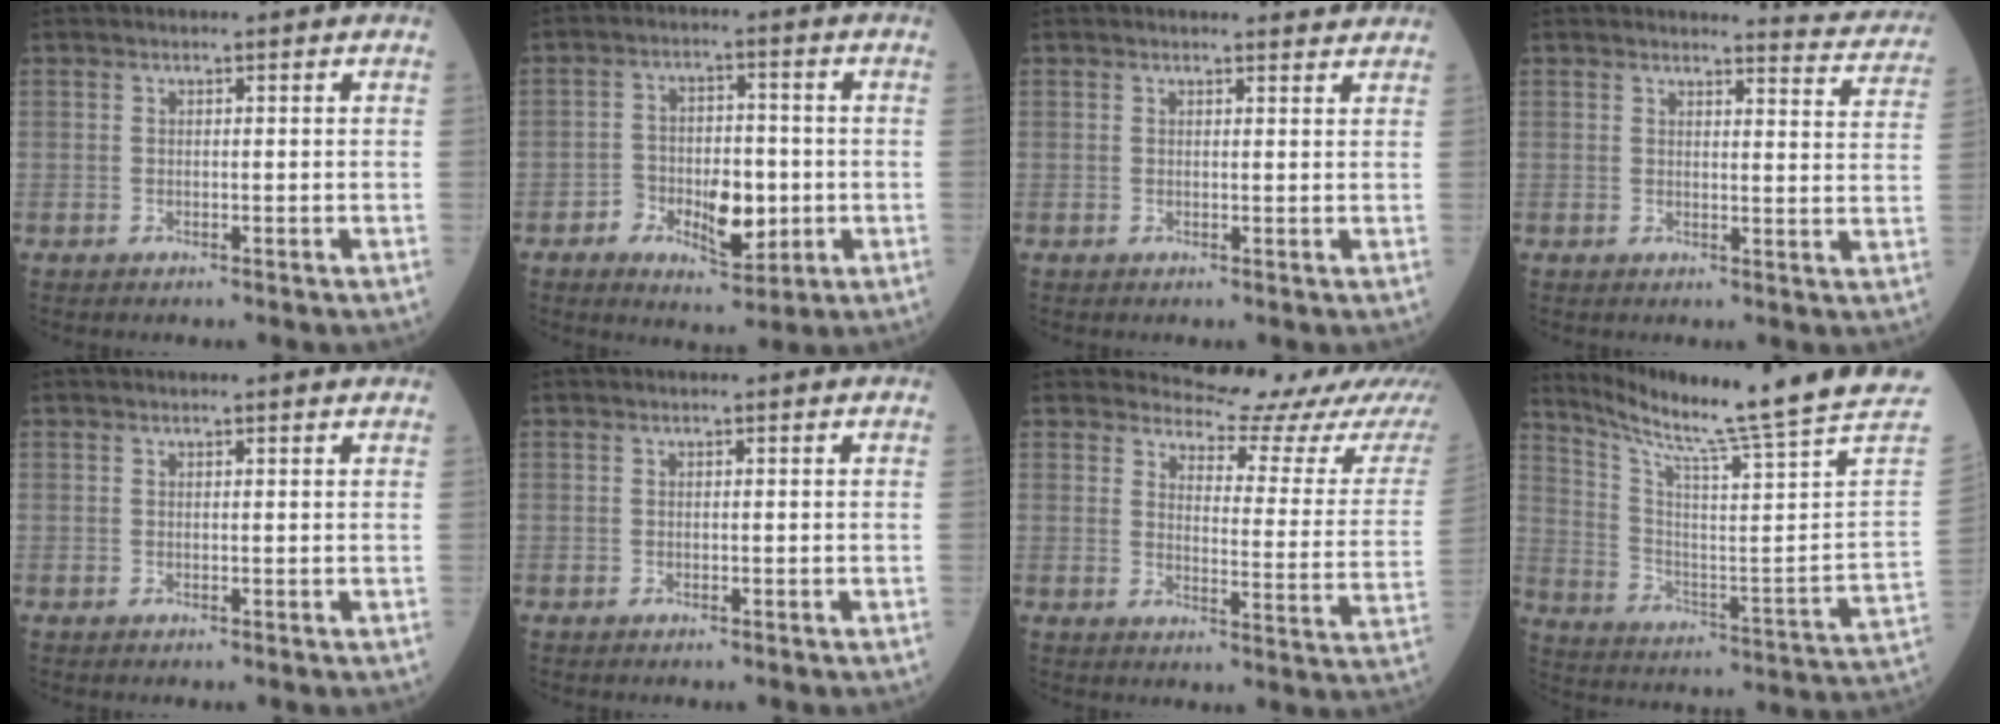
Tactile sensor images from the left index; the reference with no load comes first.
{"total": 8.1, "force": [-2.3, 4.4, 6.5], "torque": [-0.107, 0.010, -0.031]}
{"total": 2.1, "force": [2.1, 0.2, -0.1], "torque": [-0.007, -0.005, 0.018]}
{"total": 7.2, "force": [7.2, 0.2, -0.1], "torque": [0.004, -0.044, 0.063]}
{"total": 1.2, "force": [1.2, -0.1, 0.3], "torque": [-0.011, 0.001, 0.012]}
{"total": 0.0}
{"total": 13.3, "force": [13.1, 1.5, 2.1], "torque": [-0.010, -0.081, 0.137]}
{"total": 24.1, "force": [20.7, -4.1, 11.5], "torque": [-0.196, -0.115, 0.292]}